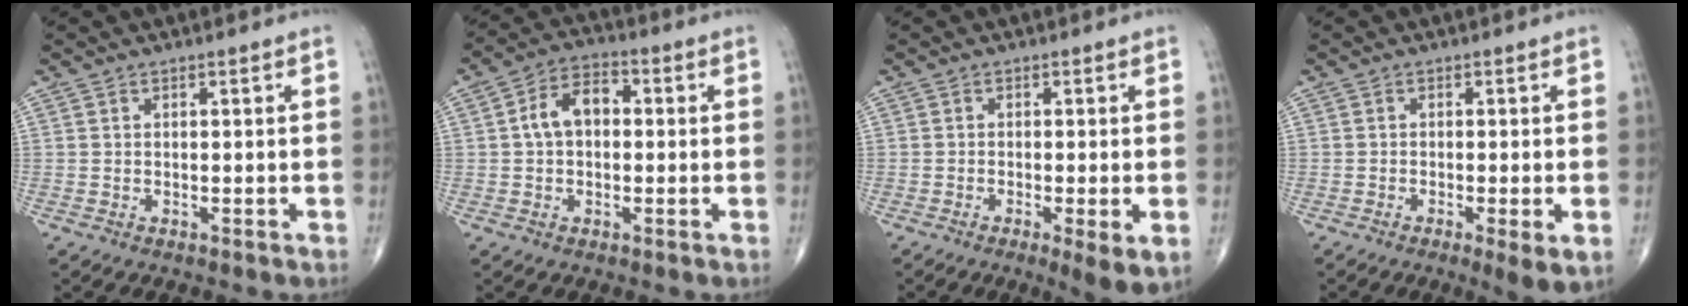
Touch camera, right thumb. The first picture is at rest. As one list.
[{"total": 7.7, "force": [0.6, 5.1, 5.7], "torque": [-0.092, 0.027, 0.002]}, {"total": 5.3, "force": [-1.6, 0.9, 5.0], "torque": [-0.085, -0.017, -0.027]}, {"total": 4.7, "force": [-1.5, 0.7, 4.4], "torque": [-0.074, -0.015, -0.025]}]